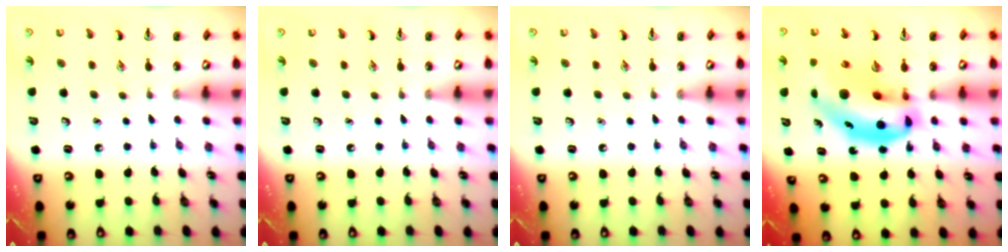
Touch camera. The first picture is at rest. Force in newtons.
{"total": 0.0}
{"total": 0.0}
{"total": 18.7, "press": 18.0, "slide": 5.3}